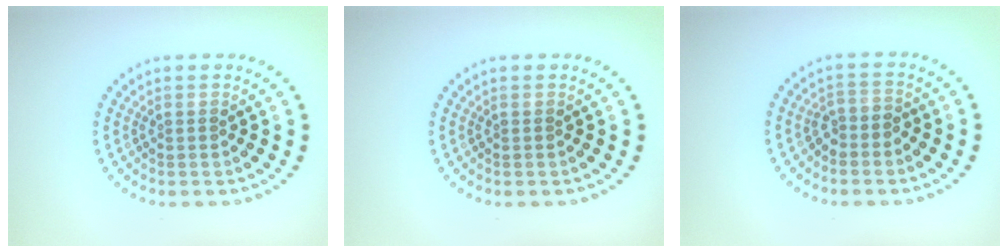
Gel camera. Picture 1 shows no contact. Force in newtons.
{"total": 0.0}
{"total": 1.7, "press": 1.3, "slide": 1.1}